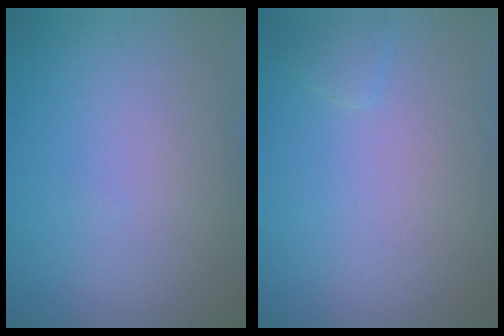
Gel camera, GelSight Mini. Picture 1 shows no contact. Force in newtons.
{"total": 0.8, "press": 0.8, "slide": 0.0}